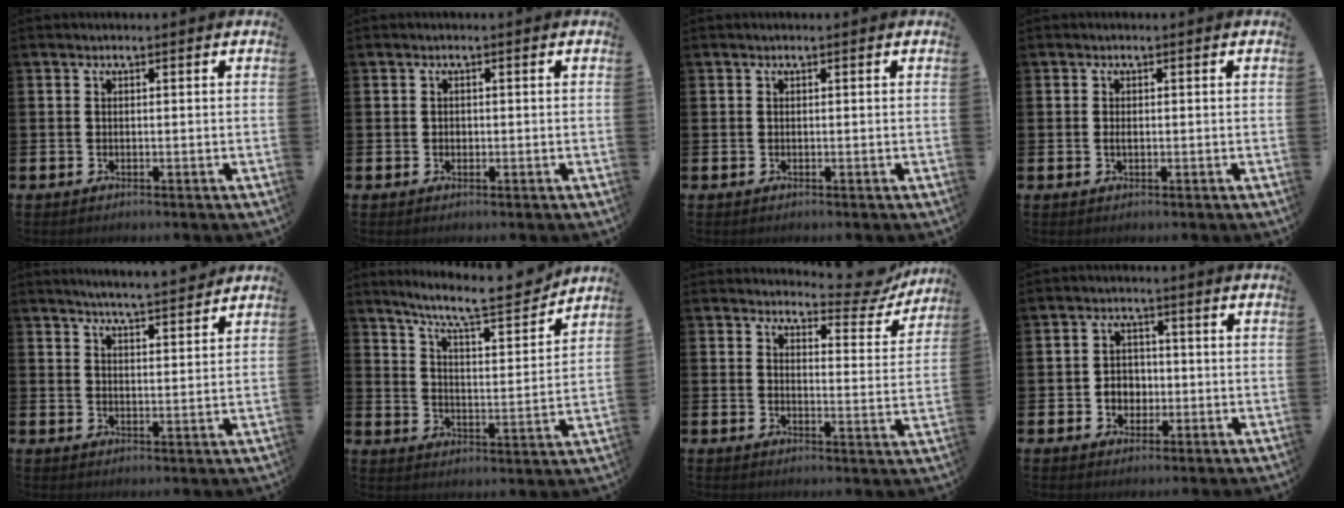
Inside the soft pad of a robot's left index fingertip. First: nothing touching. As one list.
[{"total": 0.6, "force": [0.0, 0.6, 0.1], "torque": [0.001, 0.004, -0.002]}, {"total": 0.0}, {"total": 0.8, "force": [0.0, 0.4, 0.7], "torque": [-0.017, 0.004, -0.001]}, {"total": 4.9, "force": [4.9, -0.3, 0.6], "torque": [-0.019, -0.030, 0.086]}, {"total": 9.2, "force": [8.3, 1.0, 3.9], "torque": [-0.098, -0.053, 0.141]}, {"total": 4.4, "force": [4.0, 1.5, 0.8], "torque": [-0.005, -0.035, 0.061]}, {"total": 3.1, "force": [-0.6, 2.8, 1.3], "torque": [-0.020, 0.003, -0.019]}]